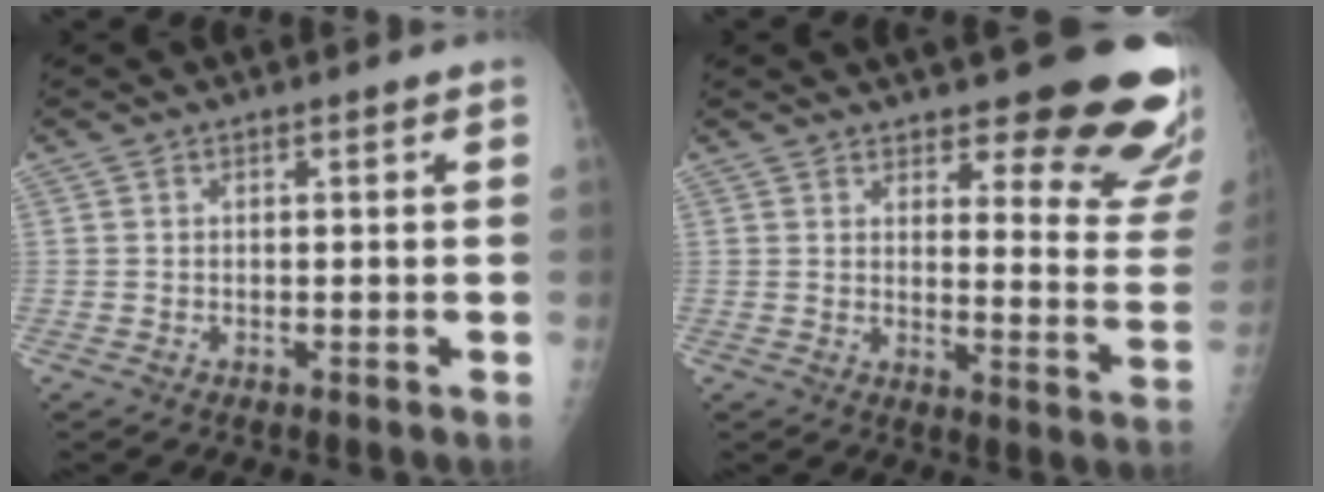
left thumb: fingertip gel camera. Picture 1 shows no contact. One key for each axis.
{"total": 19.4, "fx": 14.6, "fy": 5.2, "fz": 11.7, "tx": -0.104, "ty": -0.102, "tz": 0.168}